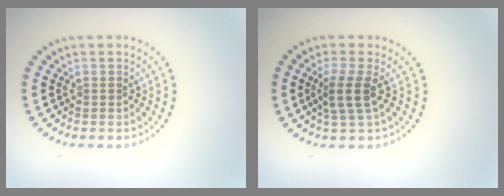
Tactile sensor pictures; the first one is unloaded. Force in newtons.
{"total": 2.8, "press": 2.2, "slide": 1.6}